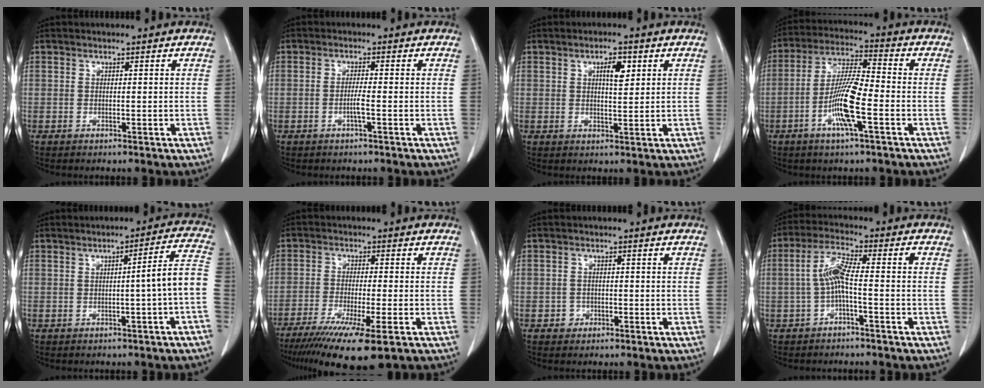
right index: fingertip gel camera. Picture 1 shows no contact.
{"total": 2.1, "force": [-0.7, -0.2, 1.9], "torque": [-0.038, -0.001, -0.014]}
{"total": 3.6, "force": [1.5, 1.1, 3.1], "torque": [-0.052, 0.000, 0.025]}
{"total": 10.3, "force": [-3.5, 1.1, 9.6], "torque": [-0.190, -0.001, -0.070]}
{"total": 6.7, "force": [-1.6, -0.8, 6.4], "torque": [-0.076, 0.017, -0.023]}
{"total": 13.8, "force": [-9.3, 1.2, 10.2], "torque": [-0.165, -0.039, -0.148]}
{"total": 1.8, "force": [-0.8, 1.5, 0.1], "torque": [0.002, 0.008, -0.015]}
{"total": 5.8, "force": [-1.2, 0.7, 5.7], "torque": [-0.117, 0.016, -0.025]}